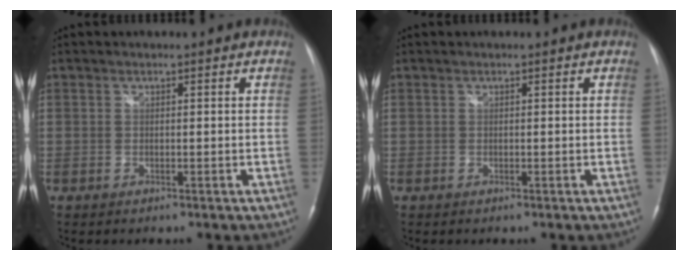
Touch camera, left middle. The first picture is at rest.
{"total": 0.0}